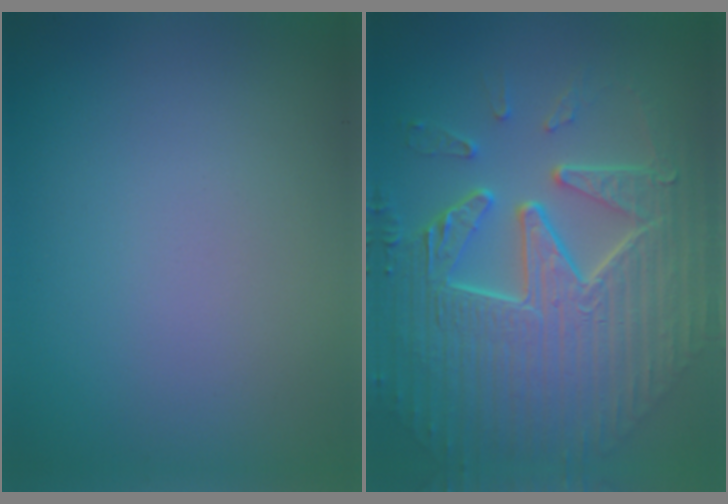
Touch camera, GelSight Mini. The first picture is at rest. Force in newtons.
{"total": 10.8, "press": 7.4, "slide": 7.8}